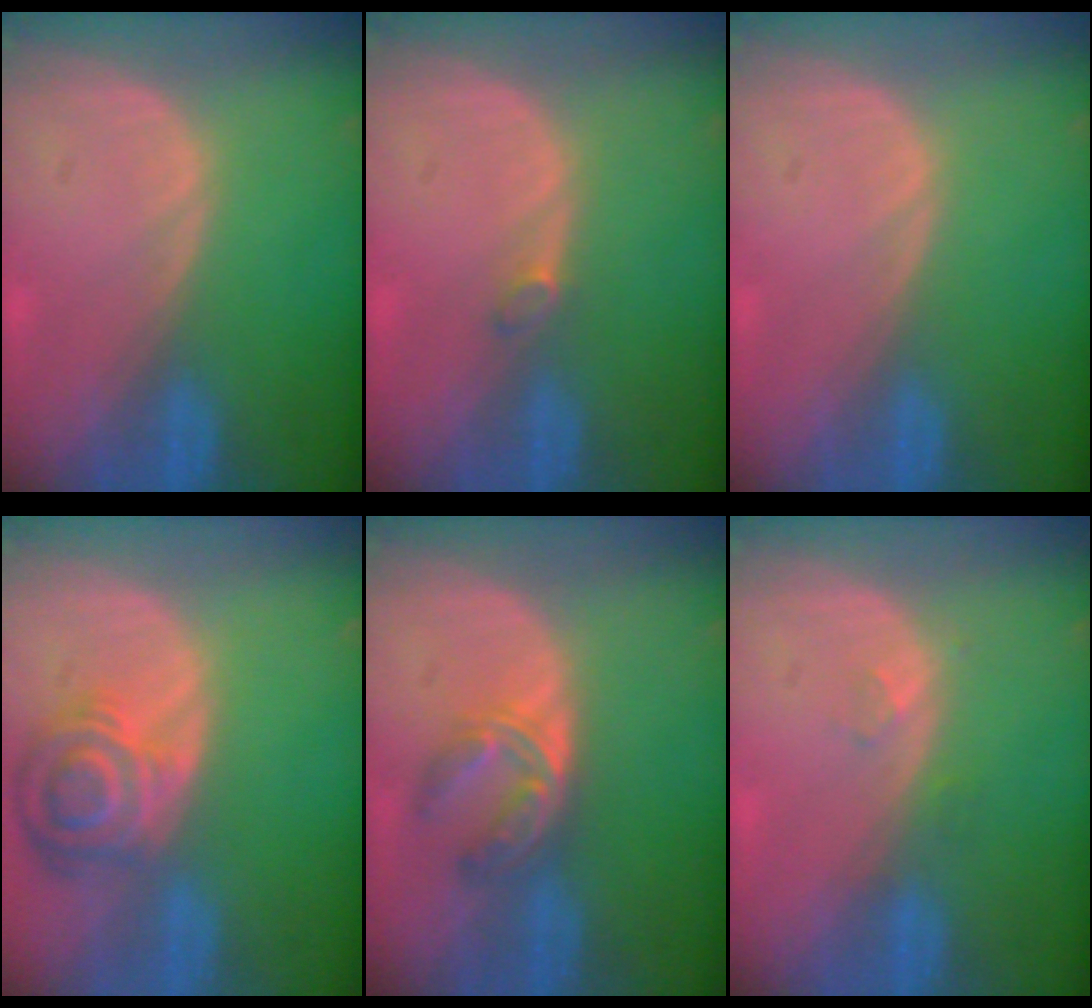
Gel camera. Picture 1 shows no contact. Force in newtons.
{"total": 1.2, "press": 1.2, "slide": 0.2}
{"total": 0.0}
{"total": 8.0, "press": 7.1, "slide": 3.8}
{"total": 6.0, "press": 5.0, "slide": 3.3}
{"total": 1.4, "press": 1.3, "slide": 0.6}